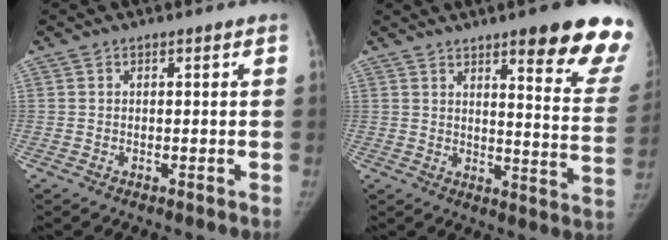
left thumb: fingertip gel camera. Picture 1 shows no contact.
{"total": 17.8, "force": [11.9, 3.0, 12.9], "torque": [-0.133, -0.065, 0.142]}